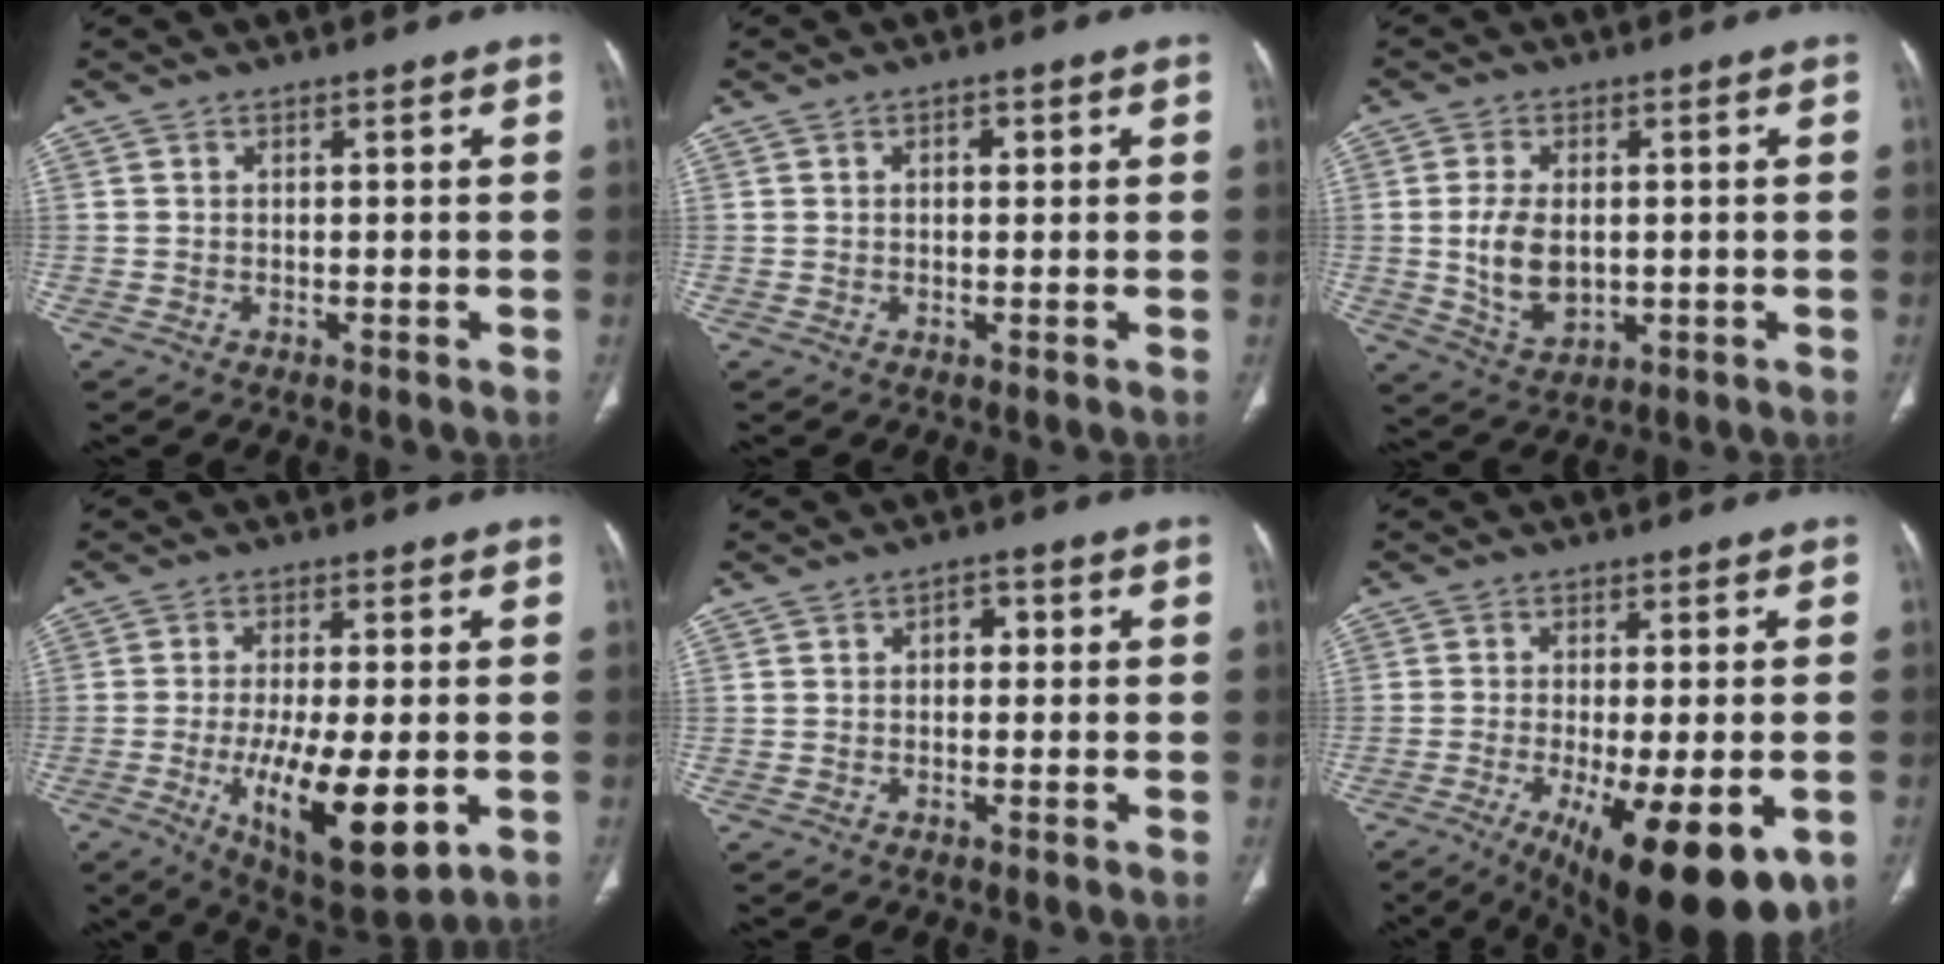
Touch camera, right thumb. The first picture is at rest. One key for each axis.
{"total": 1.7, "fx": 0.6, "fy": 1.0, "fz": 1.3, "tx": -0.016, "ty": 0.002, "tz": 0.007}
{"total": 8.5, "fx": 0.0, "fy": 5.3, "fz": 6.7, "tx": -0.119, "ty": -0.009, "tz": 0.012}
{"total": 15.9, "fx": -3.9, "fy": 5.5, "fz": 14.4, "tx": -0.234, "ty": -0.020, "tz": -0.050}
{"total": 2.8, "fx": 0.3, "fy": 2.0, "fz": 1.9, "tx": -0.015, "ty": 0.009, "tz": -0.001}
{"total": 18.1, "fx": -7.4, "fy": 5.7, "fz": 15.5, "tx": -0.201, "ty": -0.020, "tz": -0.096}